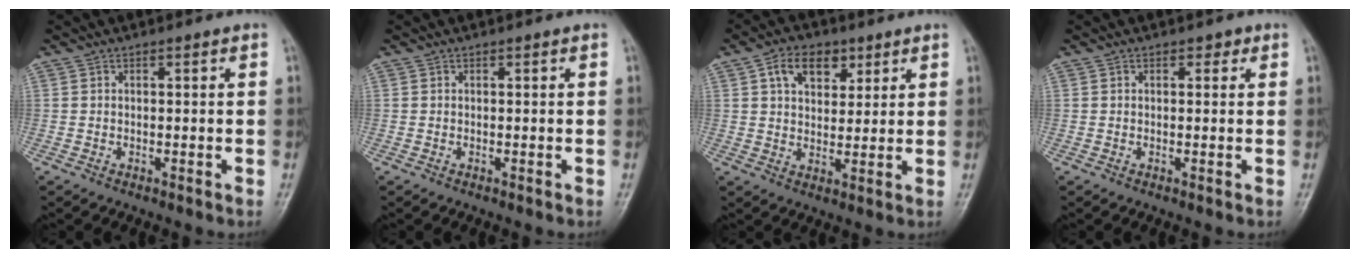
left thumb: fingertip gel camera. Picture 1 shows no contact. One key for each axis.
{"total": 0.0}
{"total": 8.1, "fx": 3.7, "fy": 5.4, "fz": 4.9, "tx": -0.049, "ty": -0.012, "tz": 0.060}
{"total": 1.4, "fx": 0.7, "fy": 0.9, "fz": 0.8, "tx": 0.002, "ty": 0.001, "tz": 0.005}